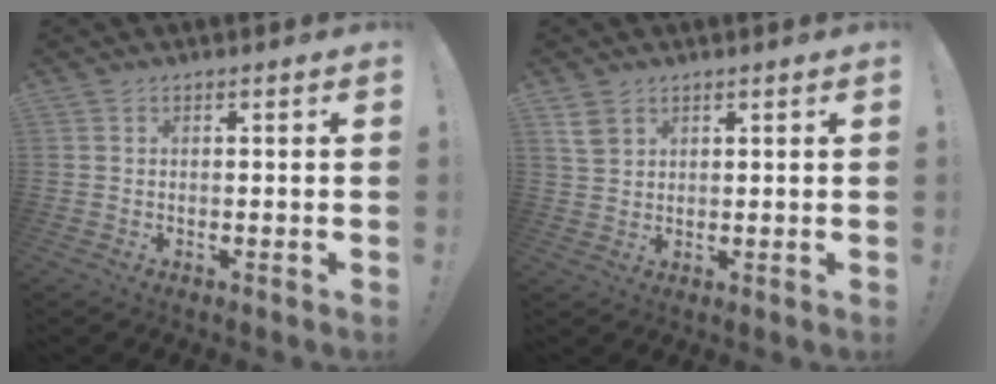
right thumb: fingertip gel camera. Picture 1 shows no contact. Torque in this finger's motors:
{"motor_torque": [0.33, 0.88, 0.12, -0.25, 0.00]}